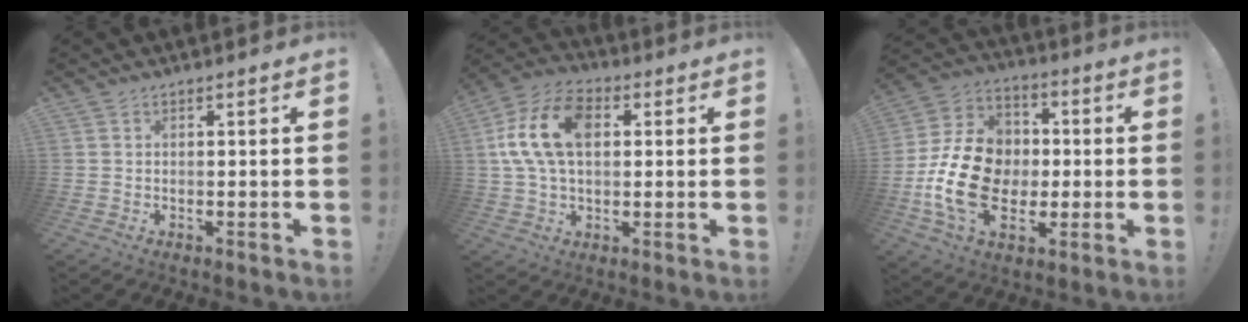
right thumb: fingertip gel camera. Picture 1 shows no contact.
{"total": 16.7, "force": [3.2, 10.5, 12.5], "torque": [-0.253, 0.008, 0.055]}
{"total": 20.8, "force": [-3.3, 15.5, 13.4], "torque": [-0.248, 0.024, -0.044]}